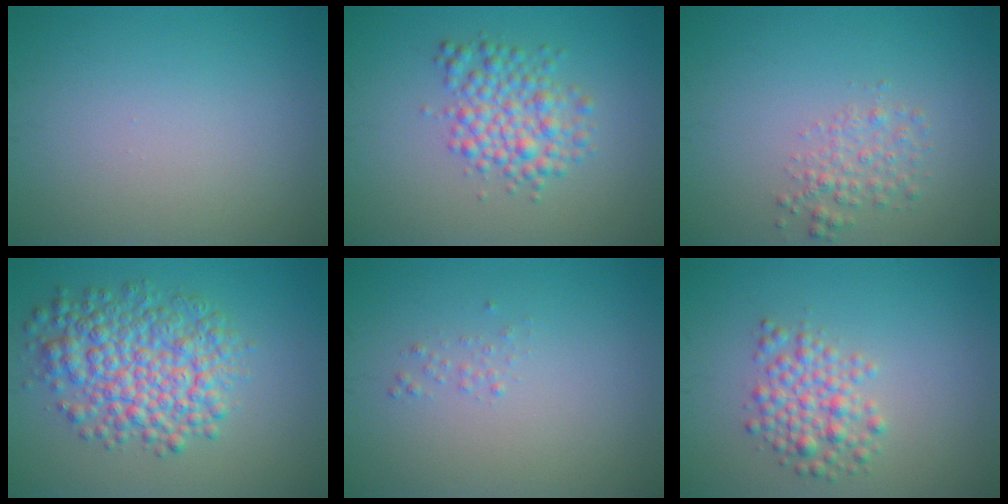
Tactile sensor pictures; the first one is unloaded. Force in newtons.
{"total": 4.0, "press": 4.0, "slide": 0.0}
{"total": 2.0, "press": 2.0, "slide": 0.1}
{"total": 7.2, "press": 7.2, "slide": 0.1}
{"total": 0.6, "press": 0.6, "slide": 0.0}
{"total": 3.2, "press": 3.2, "slide": 0.2}